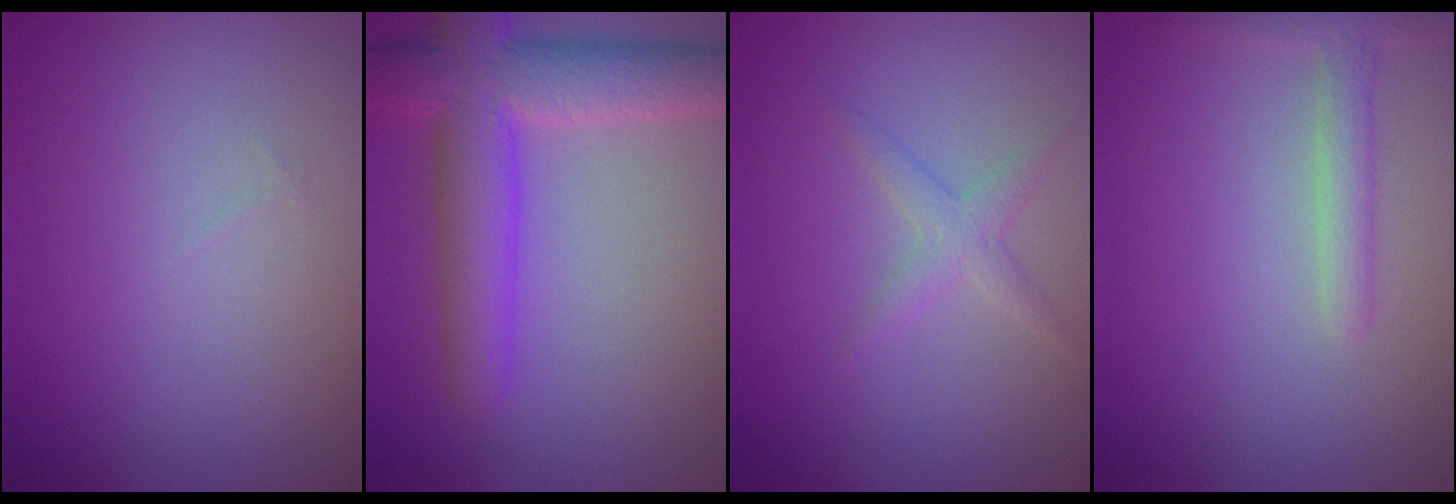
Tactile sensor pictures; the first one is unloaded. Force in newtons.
{"total": 7.1, "press": 7.1, "slide": 0.3}
{"total": 1.6, "press": 1.6, "slide": 0.1}
{"total": 1.9, "press": 1.9, "slide": 0.1}